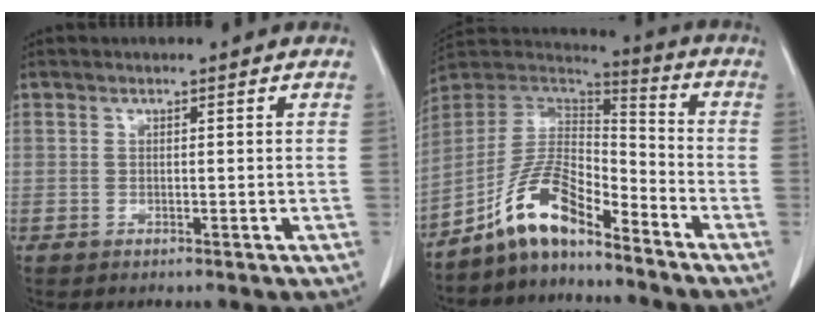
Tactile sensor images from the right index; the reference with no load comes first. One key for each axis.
{"total": 11.0, "fx": -8.0, "fy": 3.0, "fz": 6.9, "tx": -0.146, "ty": 0.025, "tz": -0.153}